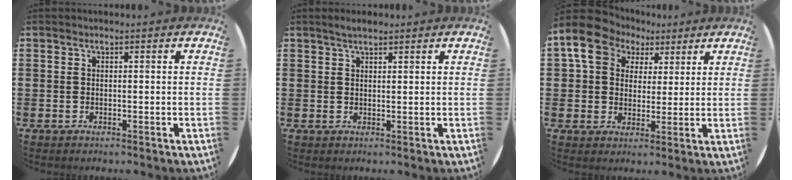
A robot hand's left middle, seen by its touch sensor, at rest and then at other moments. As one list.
[{"total": 1.8, "force": [1.5, 0.4, 0.9], "torque": [-0.018, 0.004, 0.027]}, {"total": 8.4, "force": [4.9, 6.2, 2.7], "torque": [-0.070, 0.005, 0.089]}]